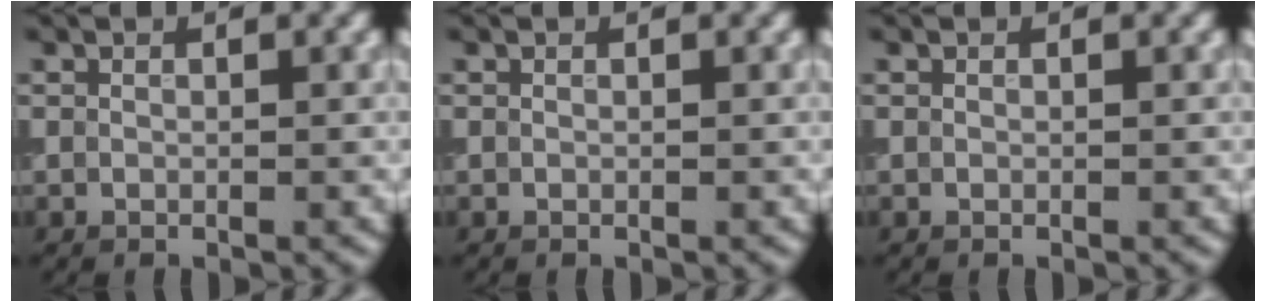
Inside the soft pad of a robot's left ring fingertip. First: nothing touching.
{"total": 0.0}
{"total": 0.0}